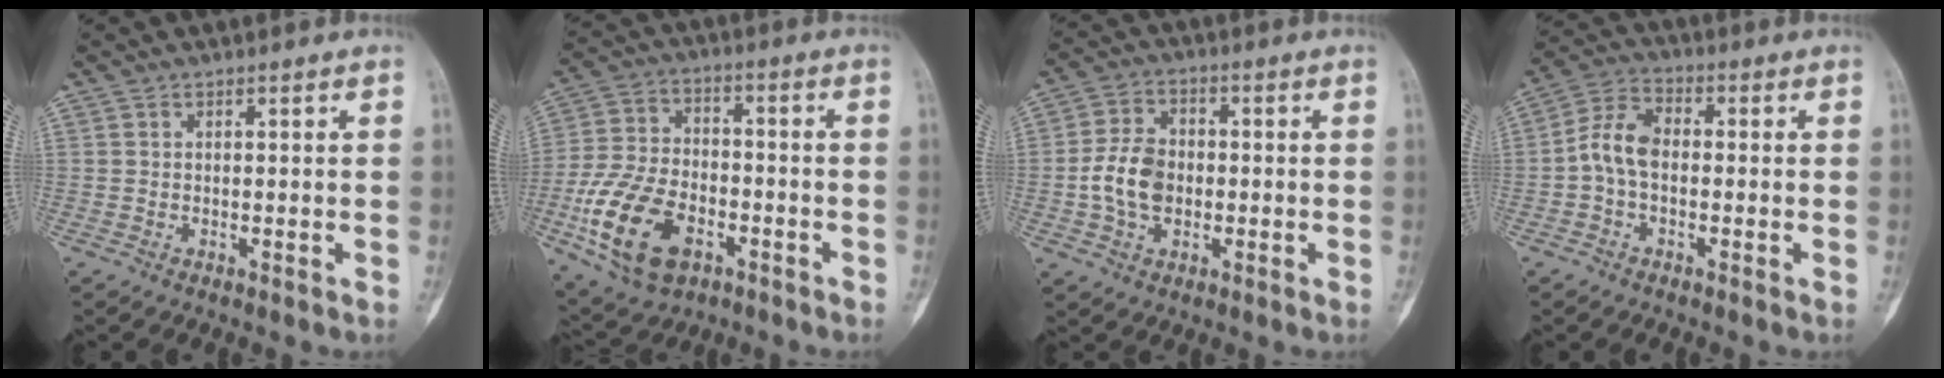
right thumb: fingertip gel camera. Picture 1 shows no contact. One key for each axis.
{"total": 17.0, "fx": -6.6, "fy": 10.4, "fz": 11.8, "tx": -0.219, "ty": 0.022, "tz": -0.116}
{"total": 8.8, "fx": -1.2, "fy": 6.3, "fz": 6.0, "tx": -0.094, "ty": 0.015, "tz": -0.028}
{"total": 7.2, "fx": -1.0, "fy": 4.6, "fz": 5.5, "tx": -0.102, "ty": 0.025, "tz": -0.031}